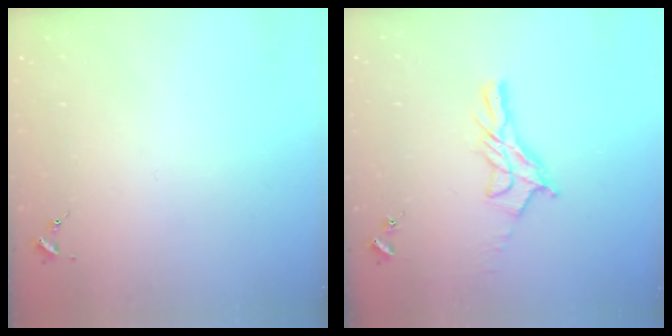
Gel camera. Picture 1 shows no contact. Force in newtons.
{"total": 12.5, "press": 12.4, "slide": 0.9}